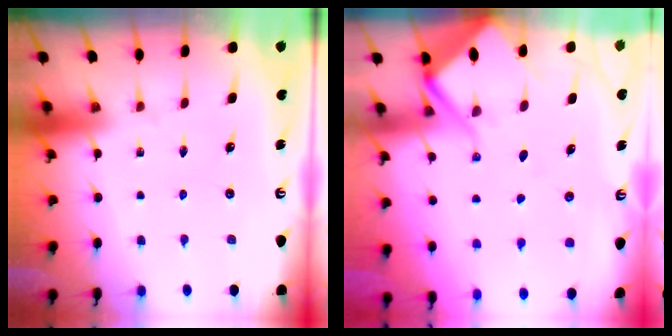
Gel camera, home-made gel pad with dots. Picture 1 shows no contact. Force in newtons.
{"total": 9.3, "press": 9.3, "slide": 1.0}